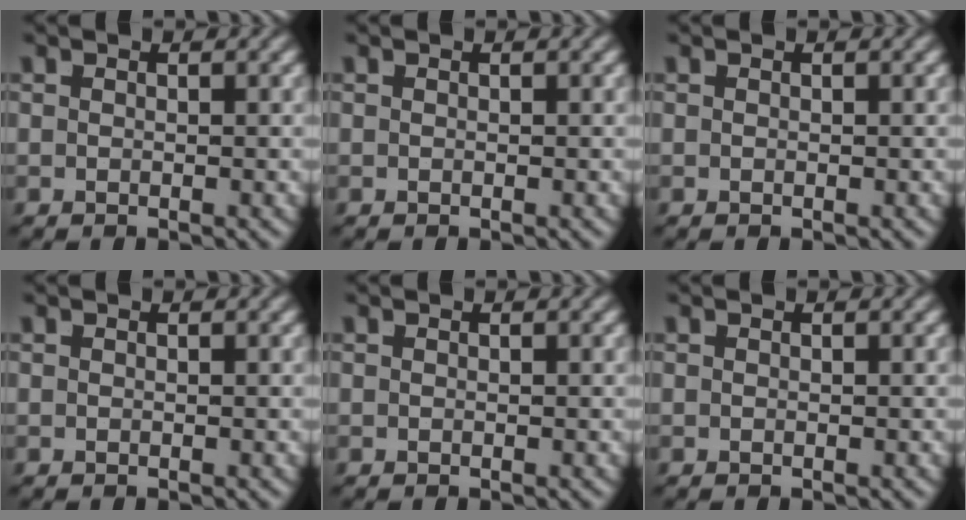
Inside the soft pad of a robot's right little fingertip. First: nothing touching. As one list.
[{"total": 0.0}, {"total": 0.0}, {"total": 0.0}, {"total": 0.0}, {"total": 0.0}]